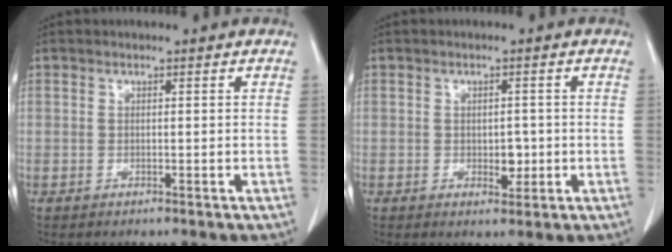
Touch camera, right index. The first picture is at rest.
{"total": 2.5, "force": [-0.4, 1.5, 1.9], "torque": [-0.022, 0.001, -0.001]}